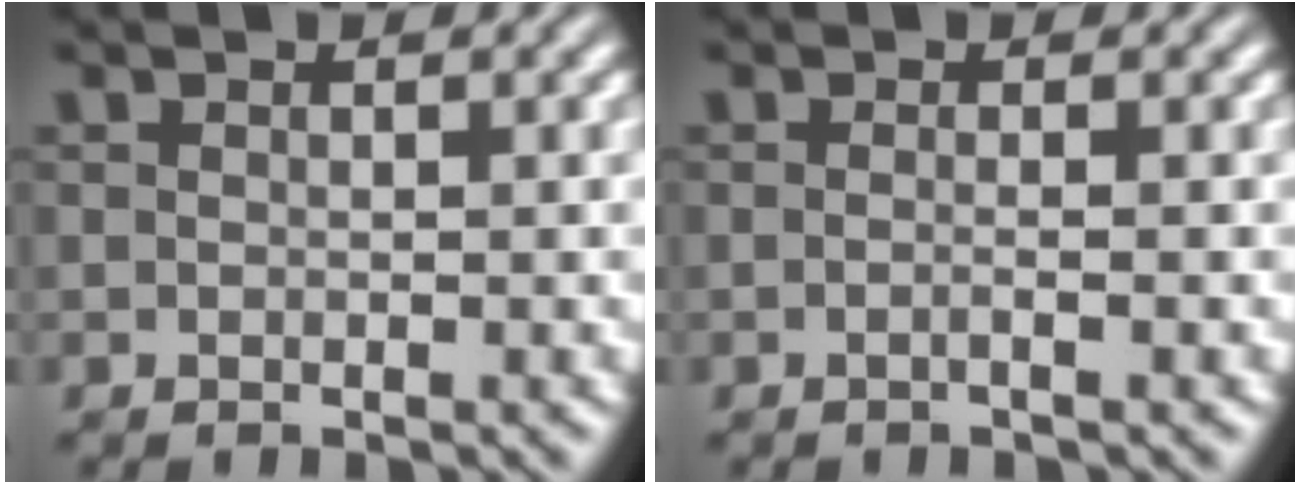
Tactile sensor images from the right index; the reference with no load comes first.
{"total": 1.1, "force": [-0.8, -0.5, 0.6], "torque": [-0.016, -0.005, -0.012]}